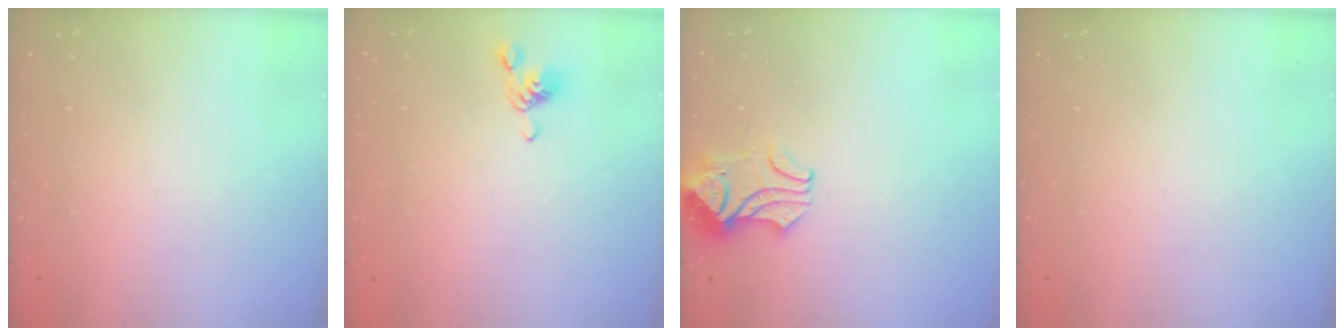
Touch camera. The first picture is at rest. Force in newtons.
{"total": 5.5, "press": 5.5, "slide": 0.6}
{"total": 2.2, "press": 2.0, "slide": 0.8}
{"total": 0.0}